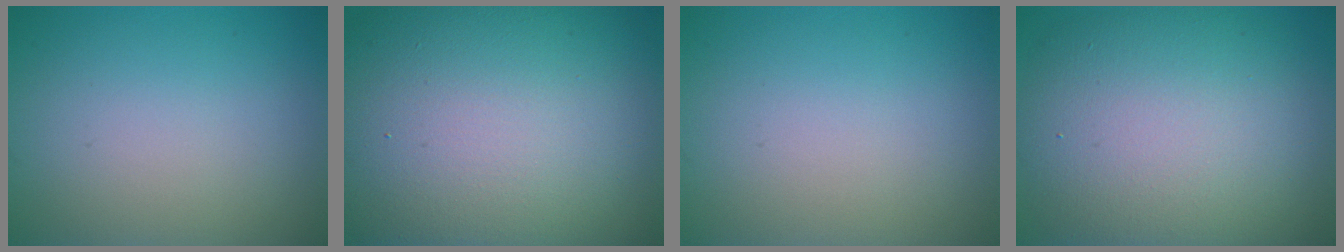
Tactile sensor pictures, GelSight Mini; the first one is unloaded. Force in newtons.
{"total": 20.5, "press": 20.5, "slide": 1.1}
{"total": 0.0}
{"total": 12.8, "press": 12.8, "slide": 0.9}